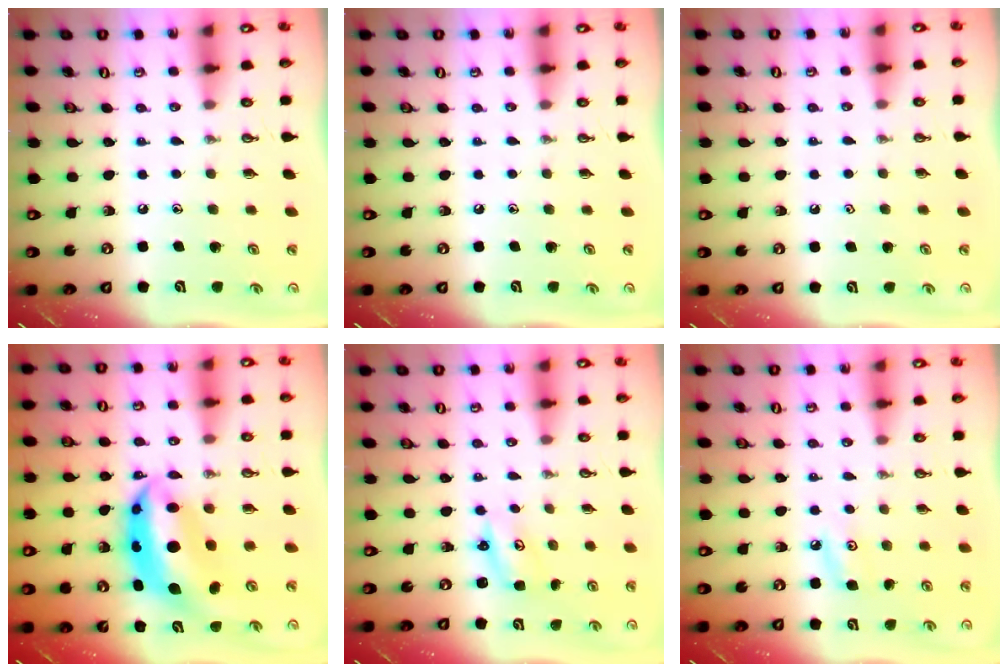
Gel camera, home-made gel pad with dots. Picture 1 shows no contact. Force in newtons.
{"total": 0.0}
{"total": 0.9, "press": 0.6, "slide": 0.6}
{"total": 11.1, "press": 11.1, "slide": 1.0}
{"total": 2.6, "press": 2.6, "slide": 0.2}
{"total": 4.9, "press": 4.8, "slide": 0.7}